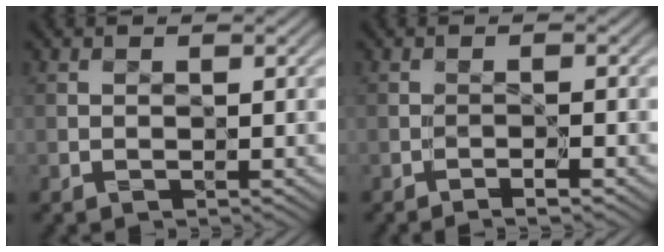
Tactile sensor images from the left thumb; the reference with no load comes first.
{"total": 1.9, "force": [-1.2, -0.1, 1.4], "torque": [-0.026, 0.006, -0.022]}